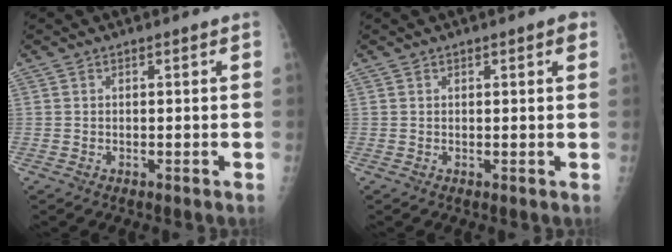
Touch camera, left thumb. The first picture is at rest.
{"total": 2.2, "force": [1.1, 0.7, 1.8], "torque": [-0.015, -0.001, 0.013]}